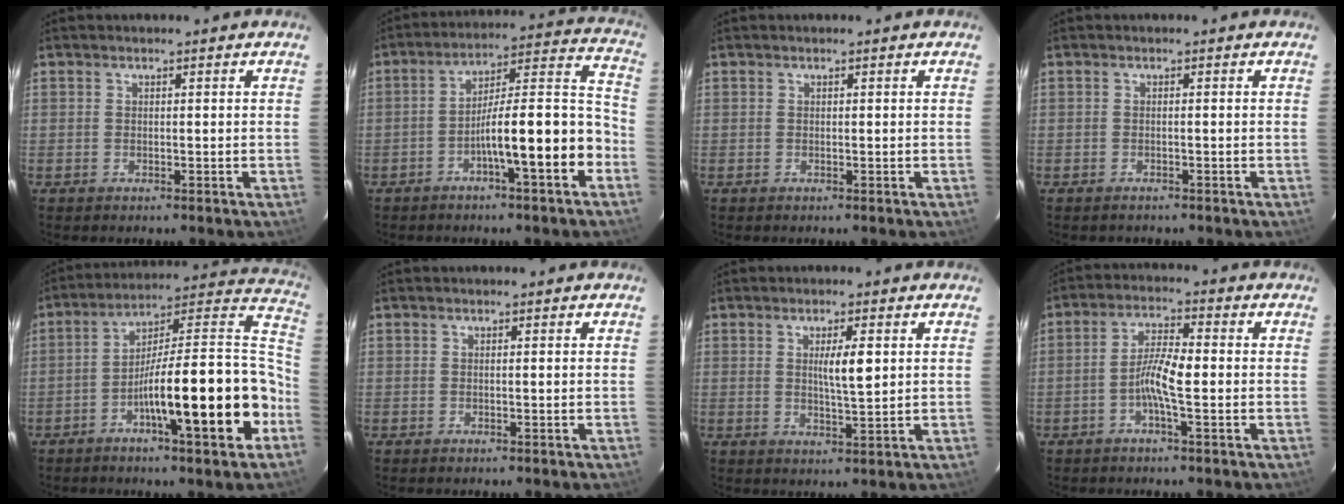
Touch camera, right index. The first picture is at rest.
{"total": 13.7, "force": [-5.3, 1.1, 12.6], "torque": [-0.187, 0.028, -0.081]}
{"total": 0.0}
{"total": 1.0, "force": [-0.9, 0.3, 0.2], "torque": [-0.007, -0.002, -0.011]}
{"total": 20.7, "force": [-7.4, 1.7, 19.3], "torque": [-0.253, 0.016, -0.114]}
{"total": 0.0}
{"total": 4.3, "force": [1.0, 0.5, 4.2], "torque": [-0.069, -0.005, 0.017]}
{"total": 5.8, "force": [-1.5, 0.6, 5.6], "torque": [-0.112, 0.008, -0.030]}